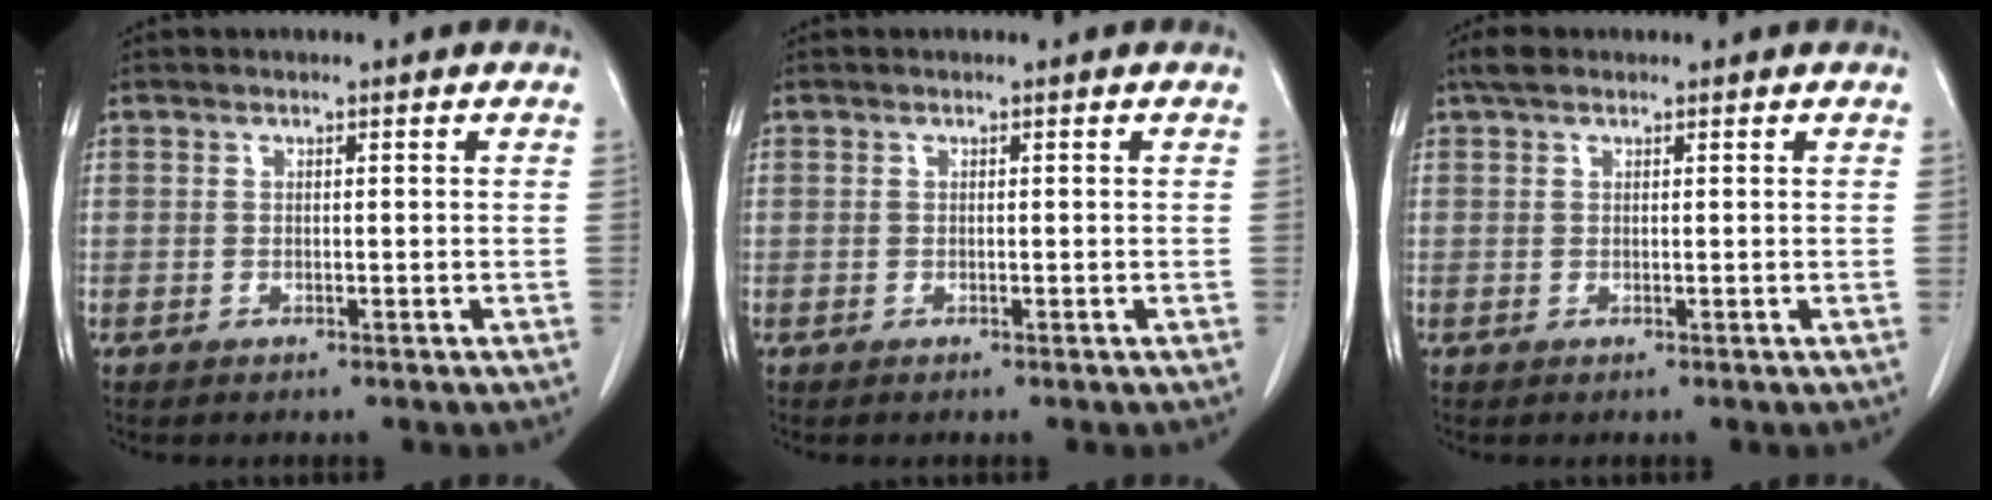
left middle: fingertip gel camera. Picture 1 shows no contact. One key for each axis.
{"total": 0.0}
{"total": 1.9, "fx": 1.4, "fy": 0.9, "fz": 0.9, "tx": -0.020, "ty": 0.016, "tz": 0.023}